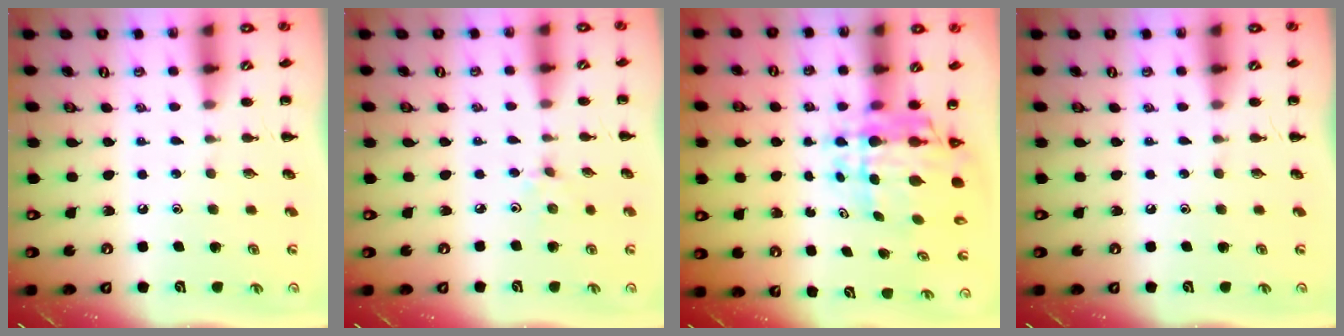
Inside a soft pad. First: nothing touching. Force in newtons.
{"total": 1.9, "press": 1.8, "slide": 0.7}
{"total": 8.4, "press": 8.0, "slide": 2.7}
{"total": 0.0}